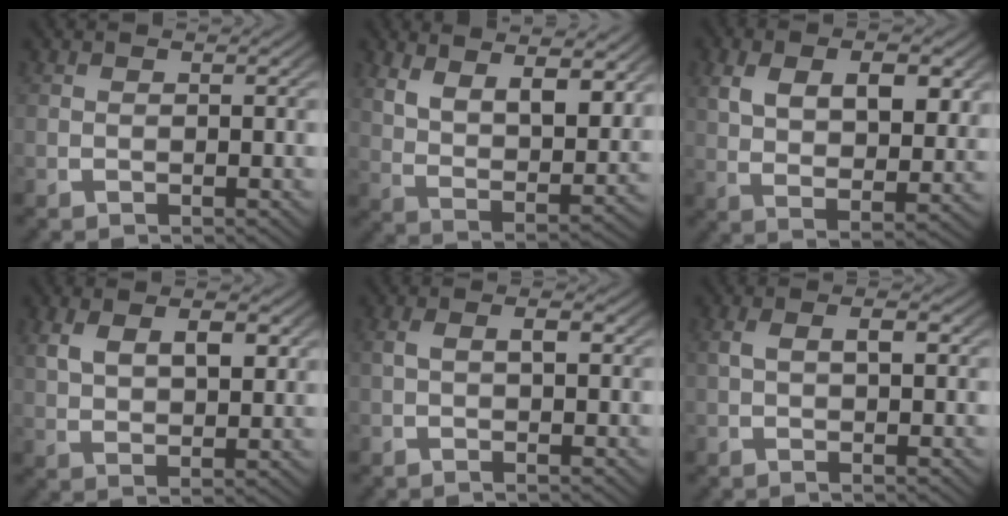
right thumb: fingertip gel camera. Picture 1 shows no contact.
{"total": 8.7, "force": [3.5, 4.6, 6.5], "torque": [-0.118, -0.017, 0.068]}
{"total": 6.7, "force": [1.5, 3.7, 5.5], "torque": [-0.102, -0.017, 0.040]}
{"total": 4.1, "force": [1.8, 1.9, 3.1], "torque": [-0.055, 0.001, 0.042]}
{"total": 1.9, "force": [0.2, 0.6, 1.8], "torque": [-0.037, 0.002, 0.004]}
{"total": 2.3, "force": [0.5, 0.7, 2.1], "torque": [-0.040, 0.003, 0.008]}